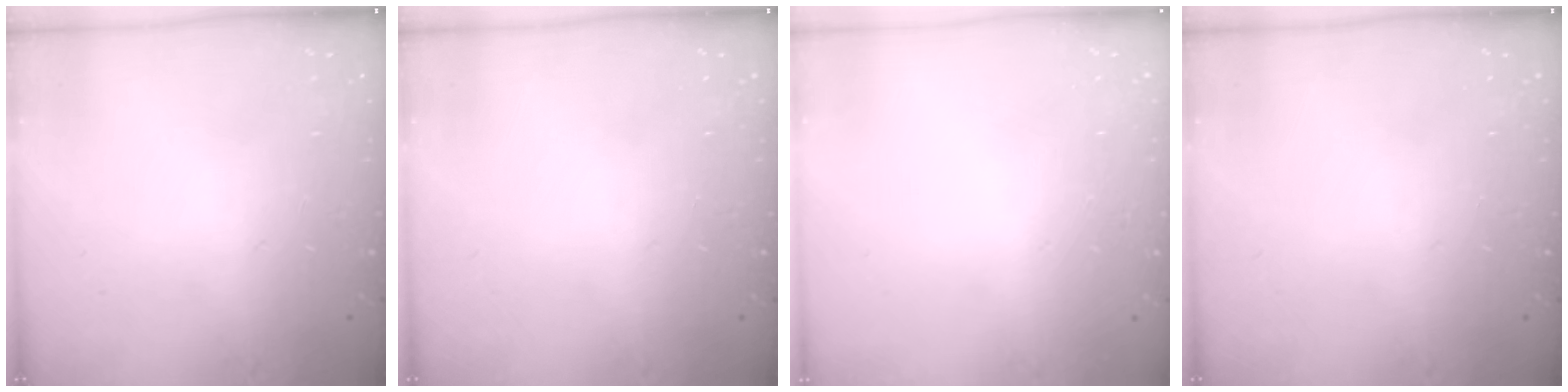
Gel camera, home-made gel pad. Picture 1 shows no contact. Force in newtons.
{"total": 0.0}
{"total": 0.0}
{"total": 0.0}